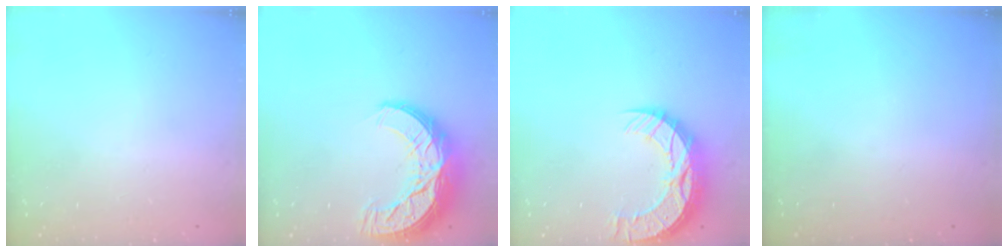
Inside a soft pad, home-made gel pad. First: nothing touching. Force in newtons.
{"total": 16.4, "press": 16.4, "slide": 0.9}
{"total": 13.3, "press": 13.3, "slide": 0.9}
{"total": 0.0}